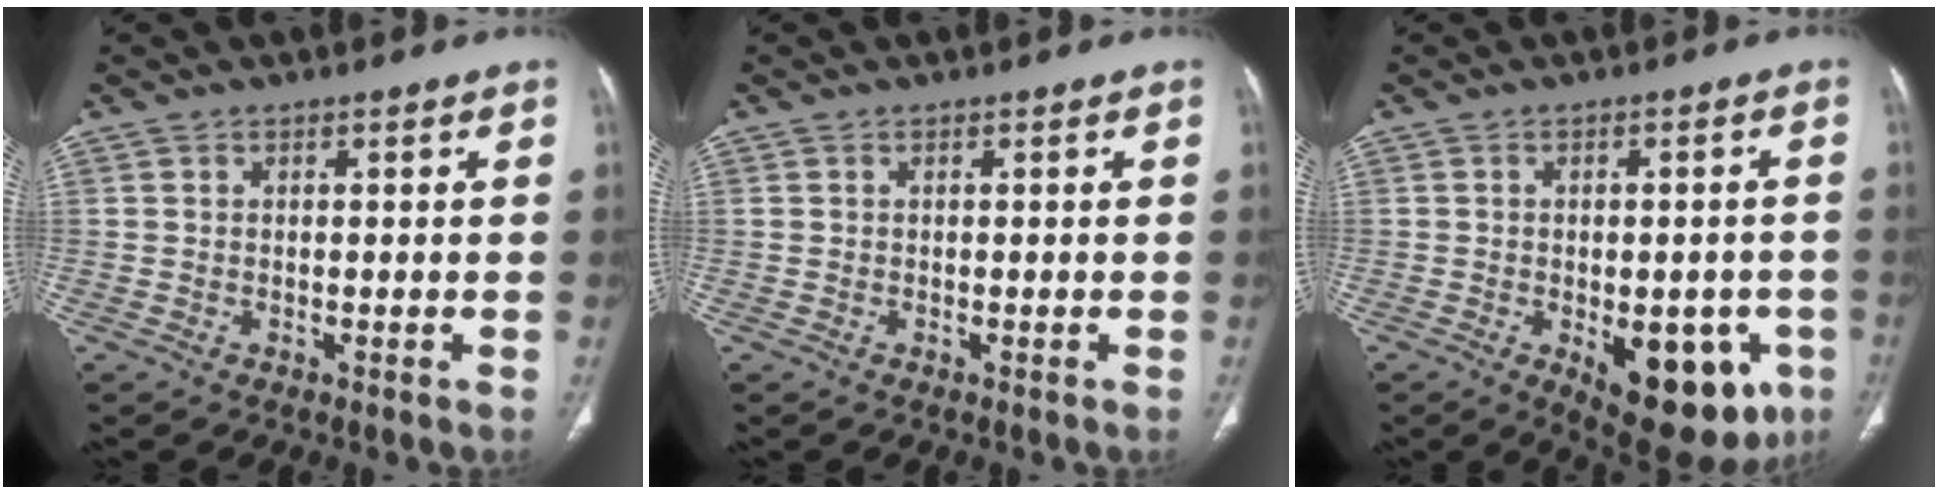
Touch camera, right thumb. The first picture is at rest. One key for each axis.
{"total": 0.0}
{"total": 16.2, "fx": -6.0, "fy": 8.2, "fz": 12.7, "tx": -0.124, "ty": 0.004, "tz": -0.061}